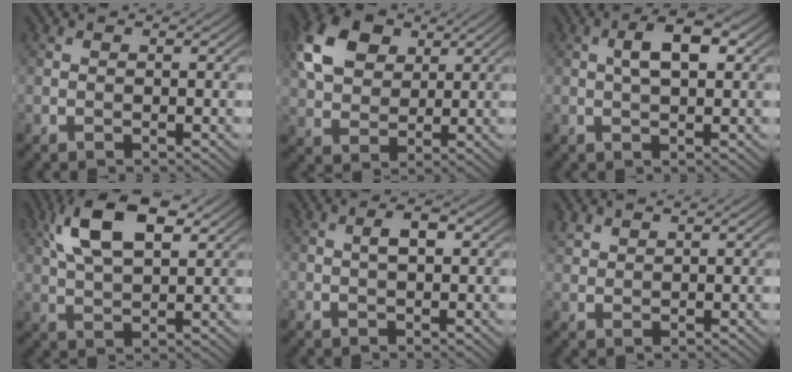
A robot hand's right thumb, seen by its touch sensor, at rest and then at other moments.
{"total": 9.4, "force": [3.8, 6.5, 5.7], "torque": [-0.152, 0.014, 0.069]}
{"total": 4.8, "force": [1.1, 1.9, 4.2], "torque": [-0.079, 0.010, 0.017]}
{"total": 10.3, "force": [4.6, 4.4, 8.2], "torque": [-0.168, 0.017, 0.086]}
{"total": 2.1, "force": [0.3, 0.8, 1.9], "torque": [-0.032, 0.006, 0.002]}
{"total": 1.9, "force": [1.6, 0.9, 0.6], "torque": [-0.018, 0.004, 0.041]}